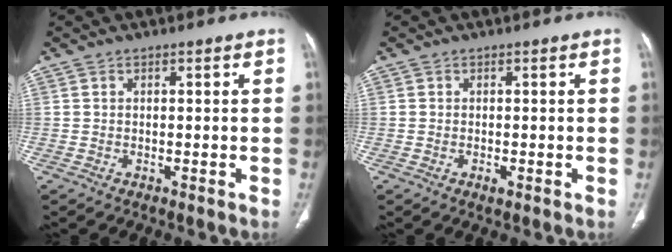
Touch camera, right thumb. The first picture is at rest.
{"total": 0.9, "force": [-0.3, 0.4, 0.7], "torque": [-0.015, -0.003, -0.004]}